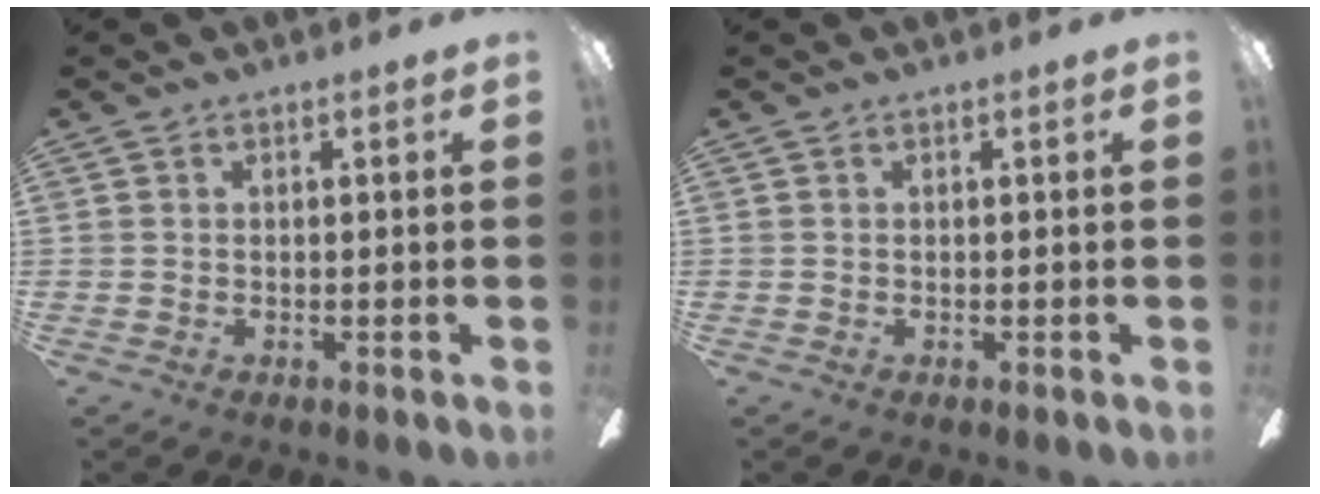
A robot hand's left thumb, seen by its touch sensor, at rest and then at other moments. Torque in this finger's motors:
{"motor_torque": [0.00, 0.00, -0.05, 0.05, 0.00]}